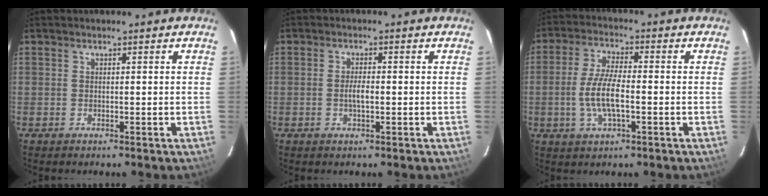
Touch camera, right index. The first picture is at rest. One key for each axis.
{"total": 2.5, "fx": -0.5, "fy": 0.8, "fz": 2.4, "tx": -0.044, "ty": 0.001, "tz": -0.009}
{"total": 8.2, "fx": -1.8, "fy": 2.7, "fz": 7.5, "tx": -0.154, "ty": -0.001, "tz": -0.036}